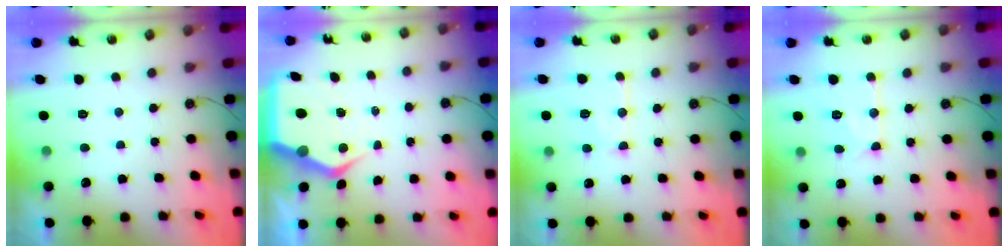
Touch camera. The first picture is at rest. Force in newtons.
{"total": 8.6, "press": 8.5, "slide": 1.3}
{"total": 10.2, "press": 10.2, "slide": 0.9}
{"total": 12.0, "press": 11.9, "slide": 1.2}